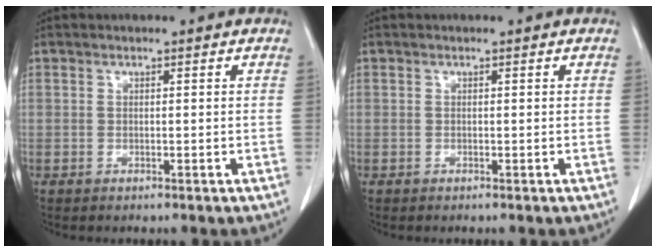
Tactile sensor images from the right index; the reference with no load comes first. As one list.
[{"total": 0.0}]